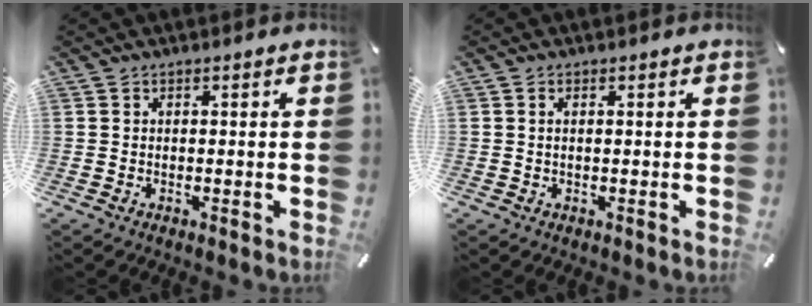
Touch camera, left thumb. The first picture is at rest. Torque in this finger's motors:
{"motor_torque": [-0.45, -0.39, 0.00, 0.09, -0.01]}